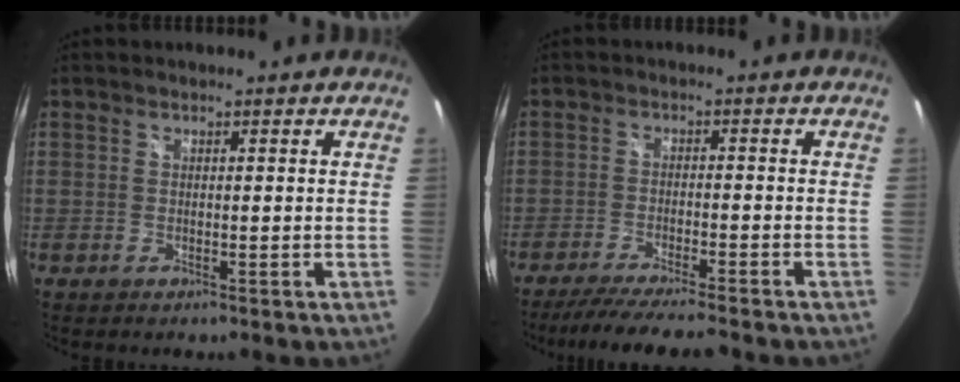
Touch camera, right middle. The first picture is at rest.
{"total": 10.4, "force": [-9.2, 0.2, 4.7], "torque": [-0.106, -0.020, -0.150]}